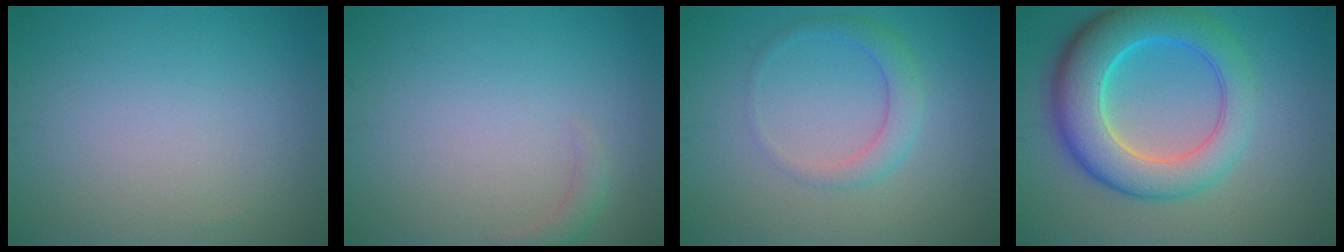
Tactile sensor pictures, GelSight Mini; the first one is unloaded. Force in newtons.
{"total": 1.2, "press": 1.1, "slide": 0.2}
{"total": 2.4, "press": 2.4, "slide": 0.1}
{"total": 8.8, "press": 8.7, "slide": 0.6}